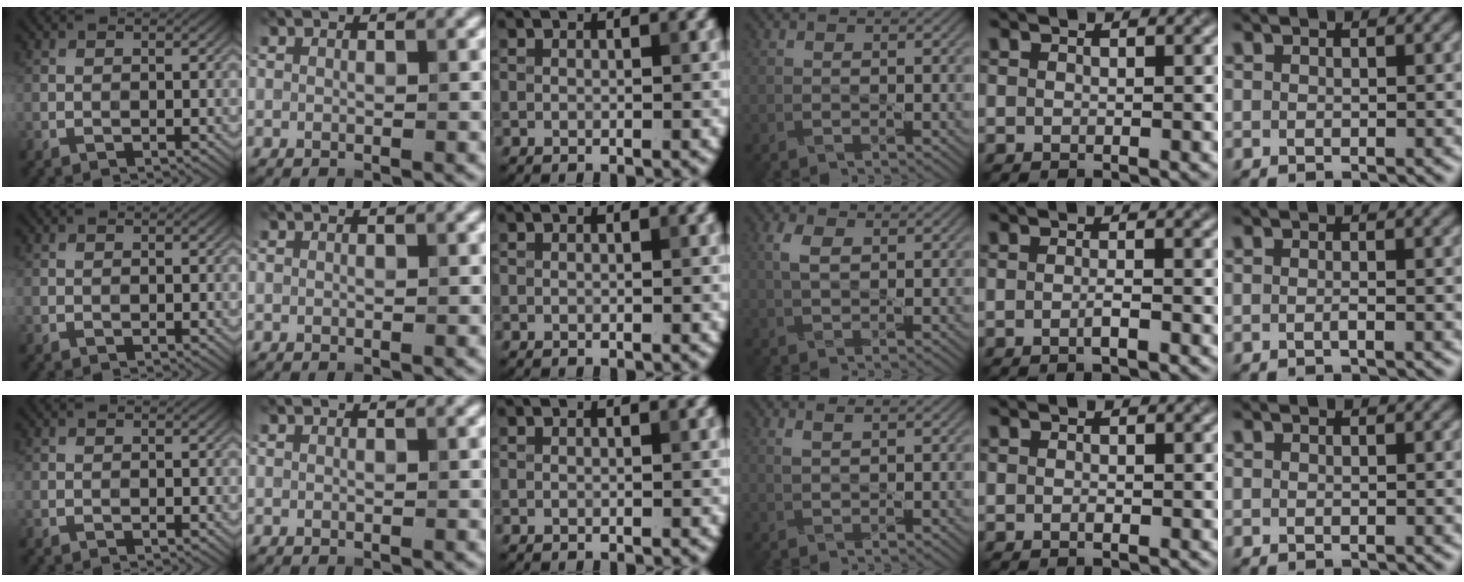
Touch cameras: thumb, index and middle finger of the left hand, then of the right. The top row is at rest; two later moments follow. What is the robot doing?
{"motion": "dispense", "object": "toothpaste"}